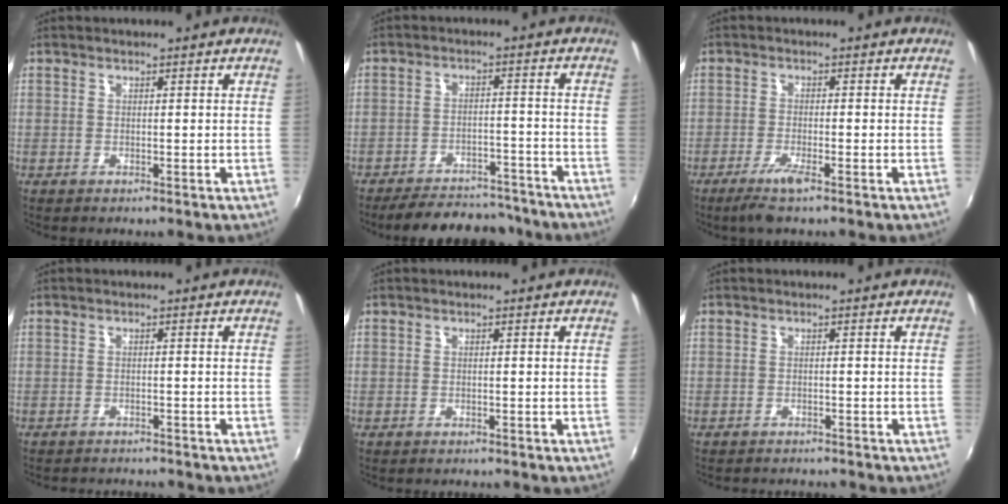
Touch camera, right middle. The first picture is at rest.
{"total": 14.3, "force": [-12.6, 4.9, 4.6], "torque": [-0.104, 0.019, -0.160]}
{"total": 4.1, "force": [-2.7, 0.2, 3.0], "torque": [-0.072, -0.011, -0.054]}
{"total": 5.7, "force": [-5.4, 1.2, 1.5], "torque": [-0.043, -0.012, -0.078]}
{"total": 1.4, "force": [-1.3, 0.4, 0.2], "torque": [-0.010, -0.008, -0.018]}
{"total": 4.4, "force": [-4.1, 0.9, 1.1], "torque": [-0.034, -0.013, -0.060]}